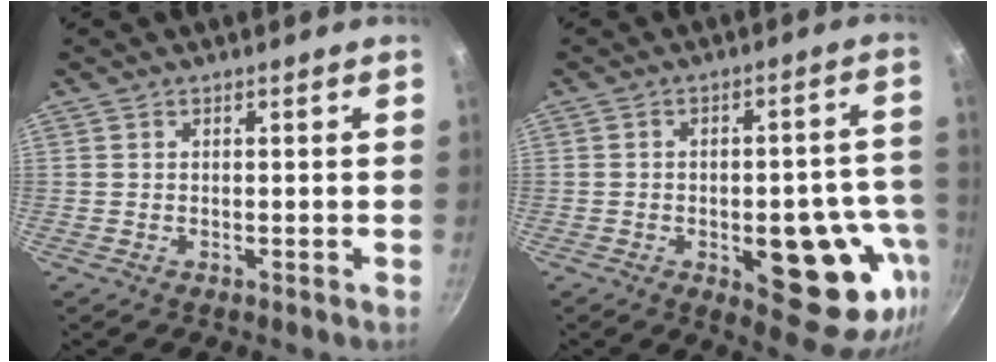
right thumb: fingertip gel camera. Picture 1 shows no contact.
{"total": 18.2, "force": [-5.5, 8.1, 15.3], "torque": [-0.127, 0.015, -0.066]}